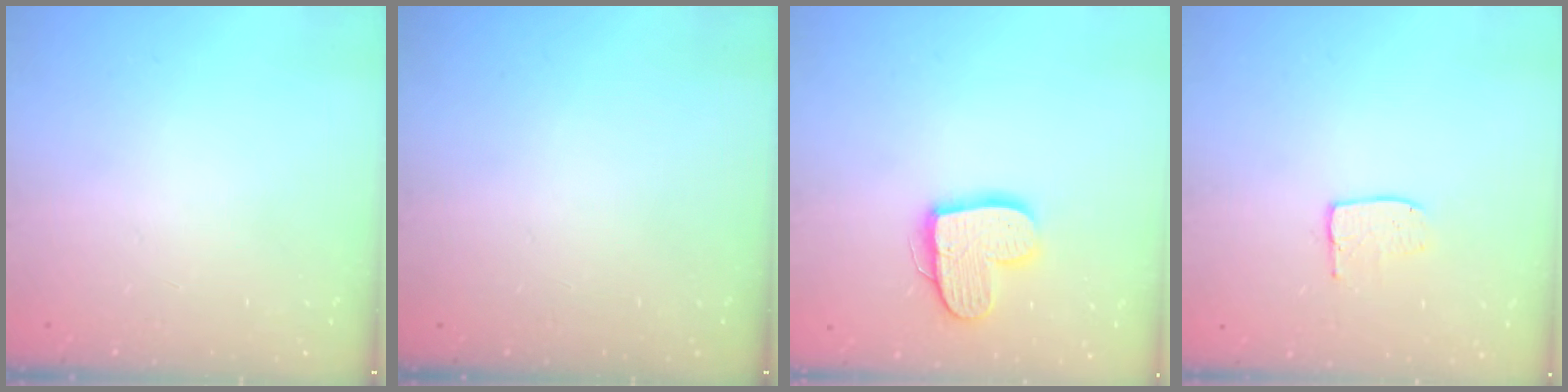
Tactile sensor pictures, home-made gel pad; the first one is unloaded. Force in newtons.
{"total": 0.0}
{"total": 13.4, "press": 13.4, "slide": 0.8}
{"total": 6.3, "press": 6.3, "slide": 0.4}